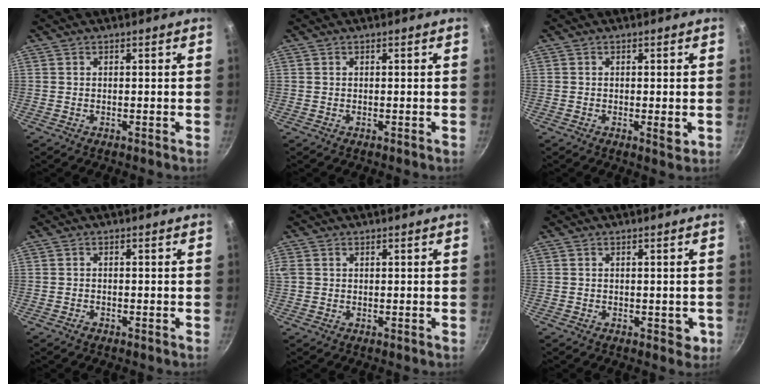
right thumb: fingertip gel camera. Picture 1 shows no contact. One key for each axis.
{"total": 0.0}
{"total": 2.2, "fx": -0.4, "fy": 0.7, "fz": 2.0, "tx": -0.027, "ty": -0.004, "tz": -0.005}
{"total": 0.6, "fx": -0.5, "fy": 0.3, "fz": 0.2, "tx": -0.003, "ty": 0.002, "tz": -0.010}
{"total": 2.4, "fx": 0.5, "fy": 2.0, "fz": 1.2, "tx": -0.041, "ty": 0.008, "tz": 0.014}
{"total": 2.3, "fx": -0.6, "fy": 1.5, "fz": 1.7, "tx": 0.002, "ty": 0.003, "tz": -0.004}